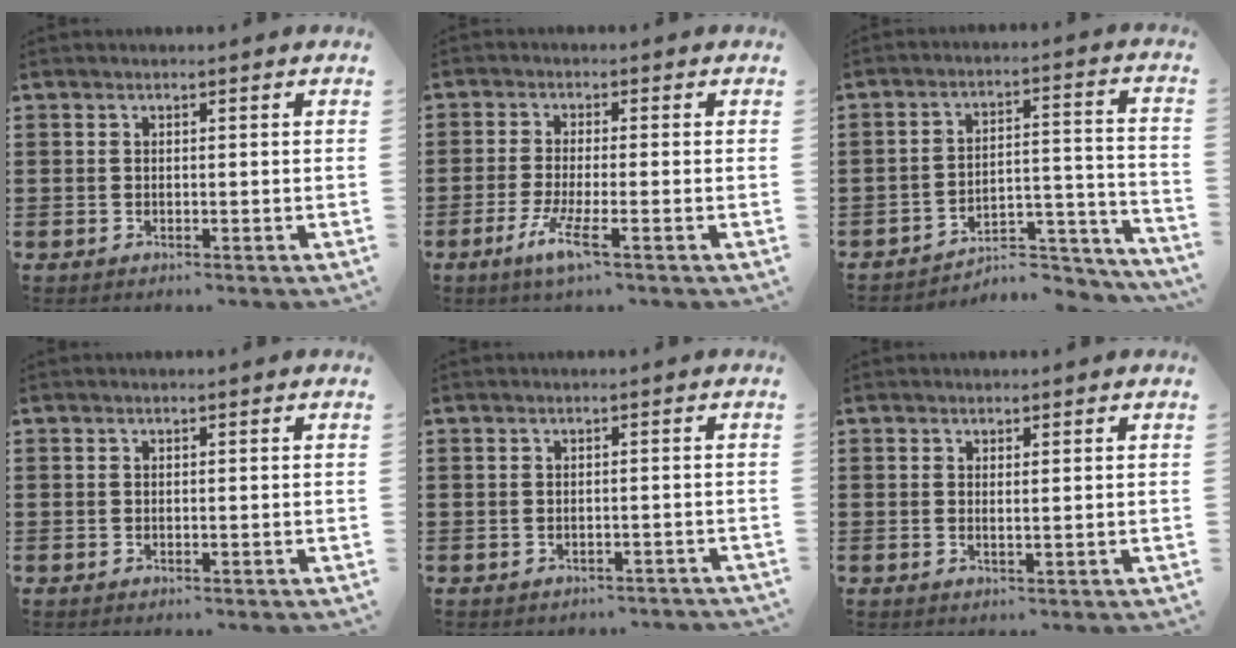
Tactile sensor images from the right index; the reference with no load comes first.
{"total": 5.2, "force": [-2.5, 0.4, 4.5], "torque": [-0.103, -0.018, -0.050]}
{"total": 4.7, "force": [-4.3, 1.1, 1.5], "torque": [-0.025, 0.003, -0.087]}
{"total": 0.0}
{"total": 0.9, "force": [-0.8, 0.3, 0.0], "torque": [-0.004, 0.001, -0.019]}
{"total": 0.7, "force": [0.4, 0.0, 0.6], "torque": [-0.011, -0.001, 0.008]}